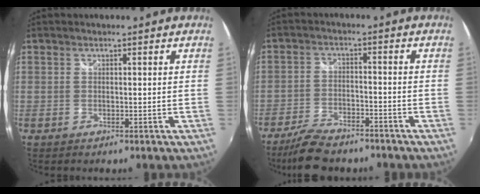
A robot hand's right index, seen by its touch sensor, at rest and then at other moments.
{"total": 9.6, "force": [-7.9, 3.3, 4.3], "torque": [-0.112, -0.015, -0.139]}